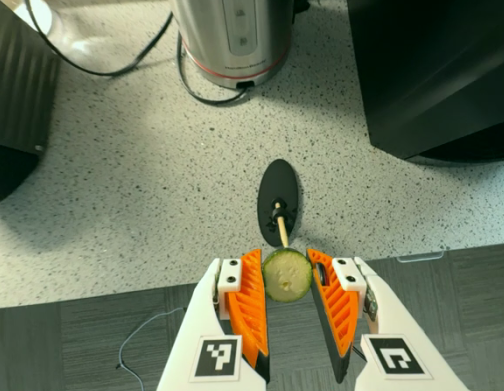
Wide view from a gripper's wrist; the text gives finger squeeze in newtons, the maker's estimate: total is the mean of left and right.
{"total": 7.7, "left": 7.4, "right": 8.0}